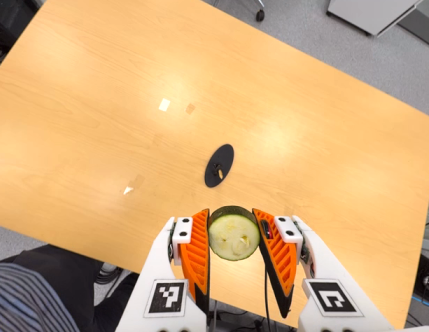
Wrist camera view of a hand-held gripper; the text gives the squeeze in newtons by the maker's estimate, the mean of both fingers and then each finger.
{"total": 9.8, "left": 9.0, "right": 10.6}